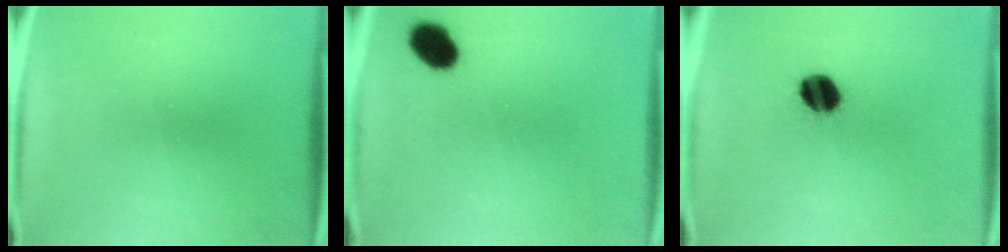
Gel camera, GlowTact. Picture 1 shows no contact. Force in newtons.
{"total": 6.6}
{"total": 8.2}